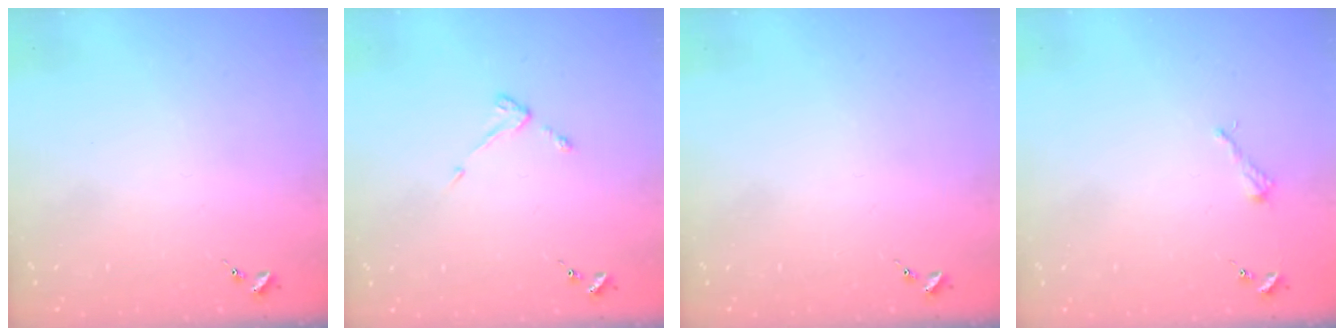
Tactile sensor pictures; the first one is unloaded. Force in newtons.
{"total": 3.7, "press": 3.7, "slide": 0.5}
{"total": 0.0}
{"total": 2.2, "press": 2.2, "slide": 0.3}